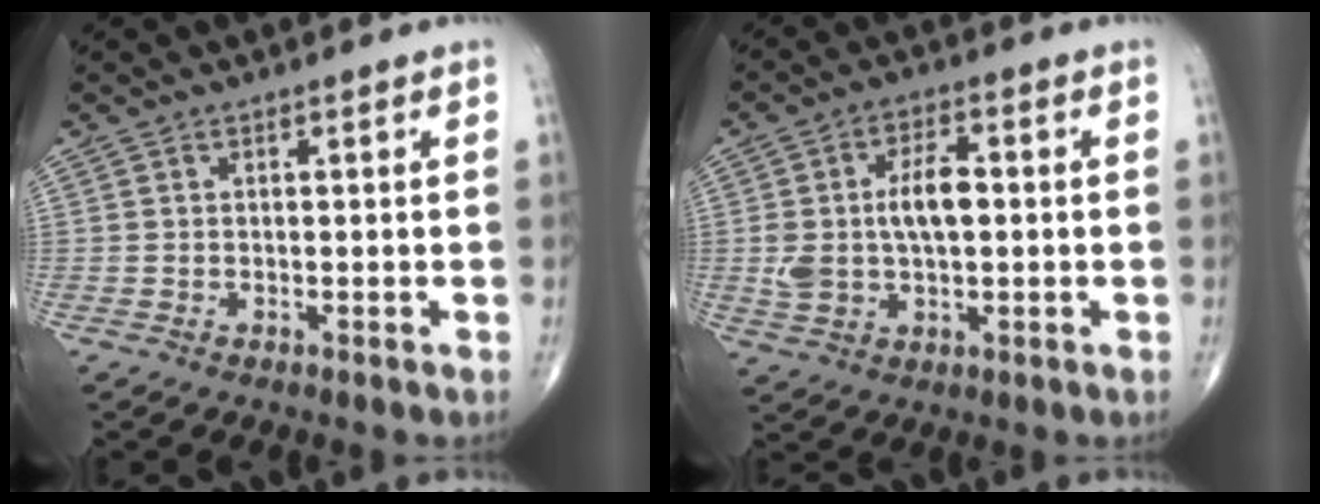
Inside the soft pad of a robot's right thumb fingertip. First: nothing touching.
{"total": 10.0, "force": [0.4, 5.5, 8.4], "torque": [-0.156, 0.015, 0.012]}